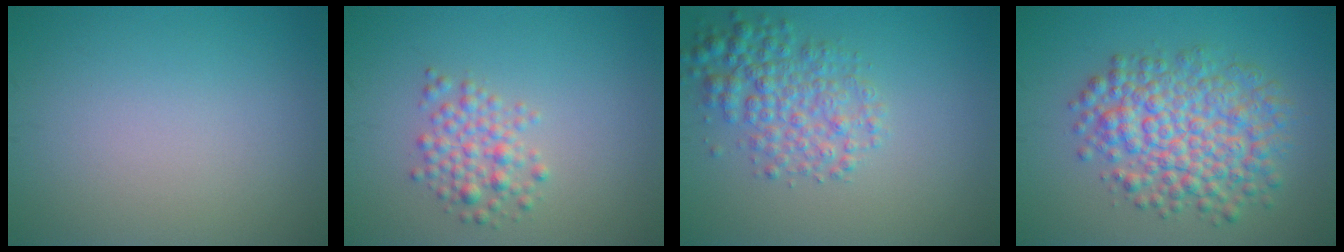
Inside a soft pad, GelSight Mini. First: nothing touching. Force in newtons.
{"total": 2.6, "press": 2.6, "slide": 0.2}
{"total": 4.2, "press": 4.2, "slide": 0.1}
{"total": 7.4, "press": 7.4, "slide": 0.1}